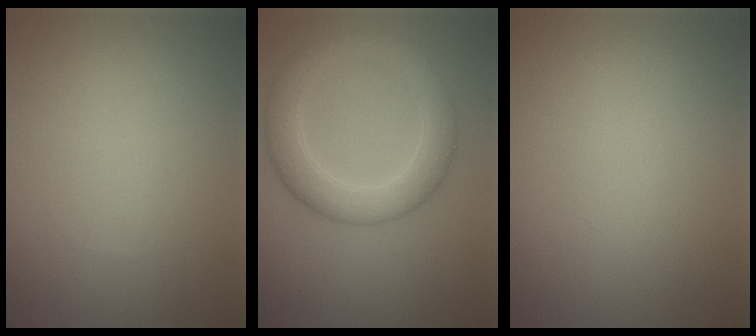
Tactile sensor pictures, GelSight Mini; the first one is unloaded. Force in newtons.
{"total": 5.5, "press": 5.5, "slide": 0.3}
{"total": 0.0}